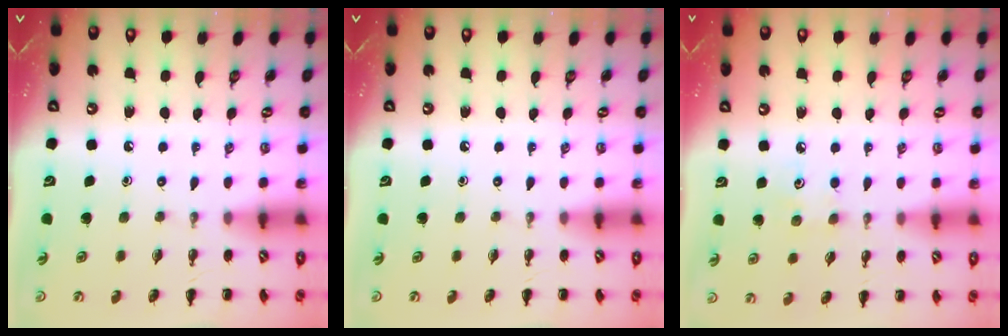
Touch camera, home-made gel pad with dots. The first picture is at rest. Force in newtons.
{"total": 0.0}
{"total": 4.8, "press": 4.7, "slide": 1.0}